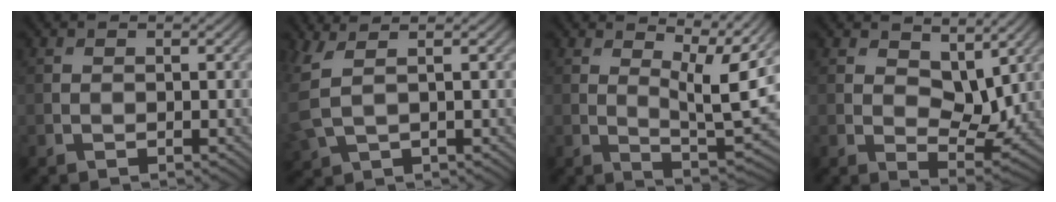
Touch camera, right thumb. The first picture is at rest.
{"total": 3.4, "force": [1.4, 1.2, 2.8], "torque": [-0.090, 0.003, 0.032]}
{"total": 7.4, "force": [4.3, 1.6, 5.8], "torque": [-0.104, -0.004, 0.067]}
{"total": 6.5, "force": [3.7, 3.5, 4.1], "torque": [-0.069, -0.013, 0.056]}